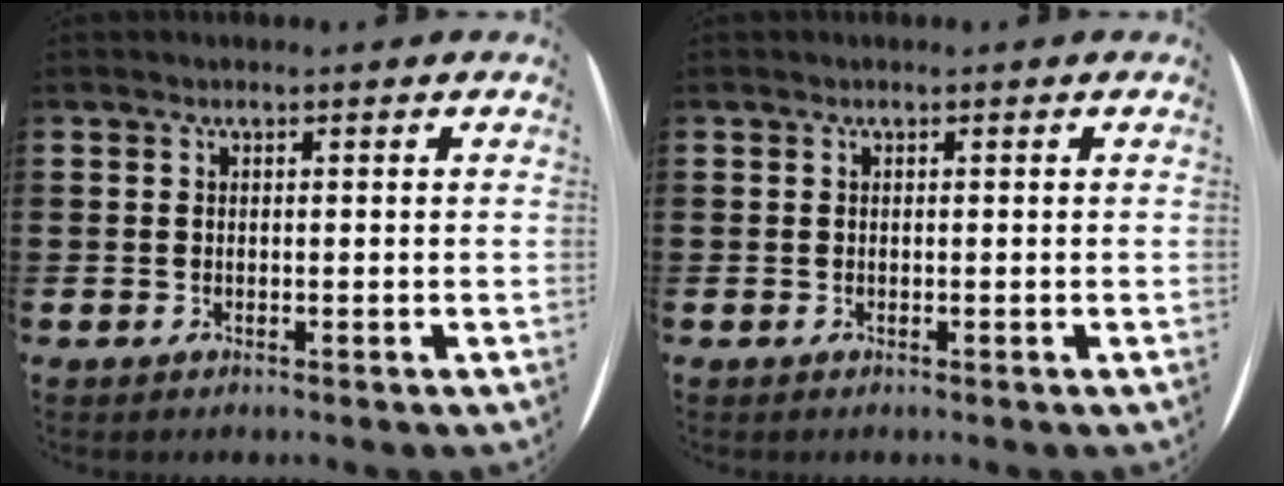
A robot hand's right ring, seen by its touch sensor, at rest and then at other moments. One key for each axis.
{"total": 0.0}